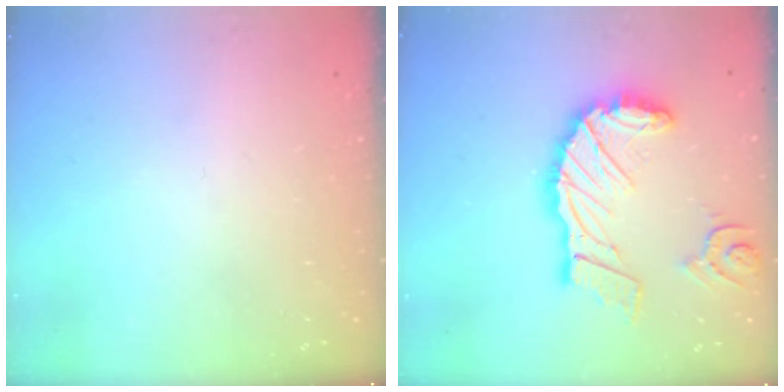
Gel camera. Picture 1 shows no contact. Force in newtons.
{"total": 19.4, "press": 19.2, "slide": 2.4}